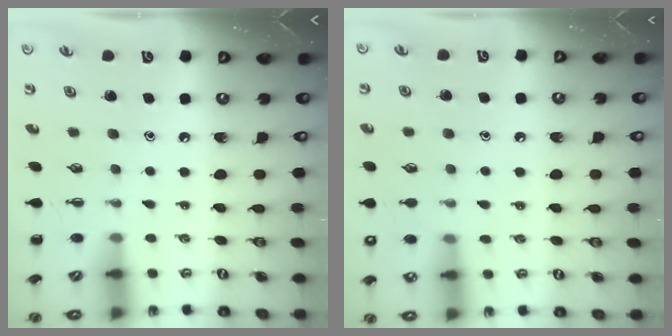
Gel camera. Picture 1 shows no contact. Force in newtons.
{"total": 7.5, "press": 7.1, "slide": 2.4}